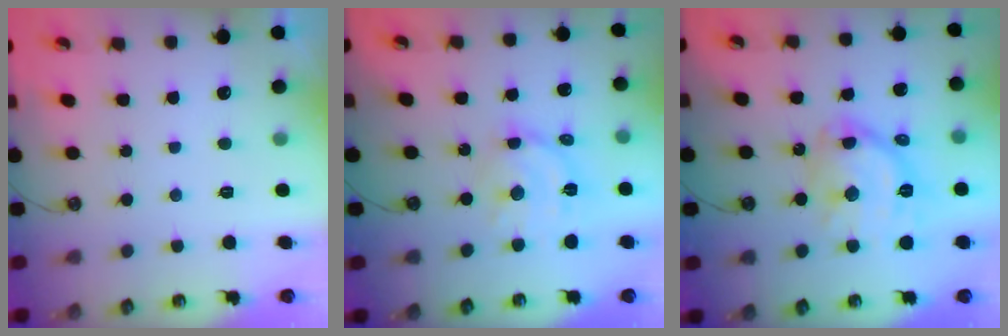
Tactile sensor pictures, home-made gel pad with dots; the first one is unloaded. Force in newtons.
{"total": 12.6, "press": 12.5, "slide": 1.2}
{"total": 15.0, "press": 14.9, "slide": 1.4}